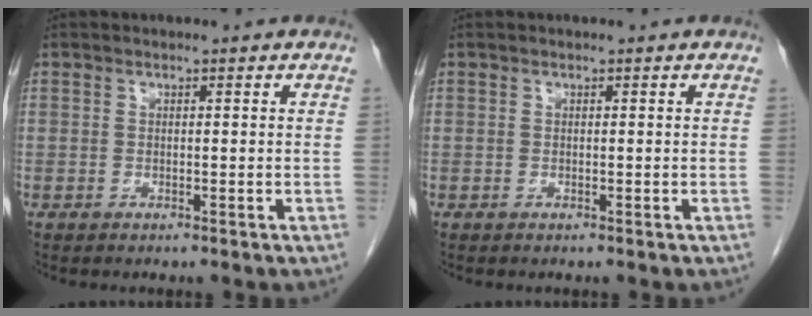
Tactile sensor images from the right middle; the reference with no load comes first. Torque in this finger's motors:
{"motor_torque": [0.23, -0.25, 0.03, 0.01]}